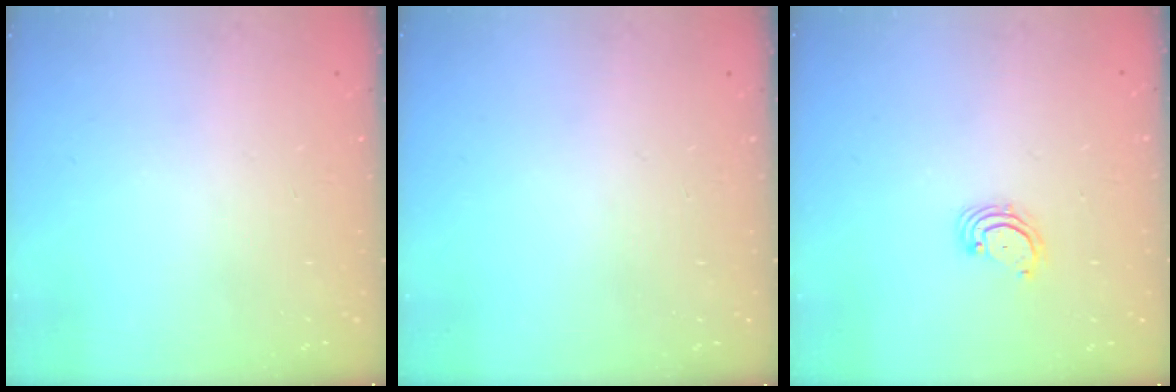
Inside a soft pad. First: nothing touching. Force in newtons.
{"total": 0.0}
{"total": 2.6, "press": 2.6, "slide": 0.3}